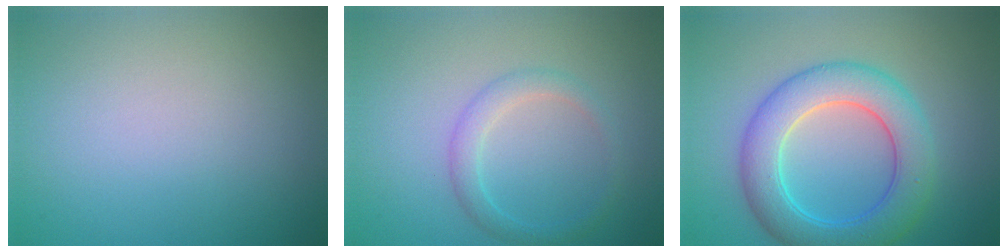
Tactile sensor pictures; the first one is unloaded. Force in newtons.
{"total": 2.0, "press": 2.0, "slide": 0.2}
{"total": 6.5, "press": 6.5, "slide": 0.0}